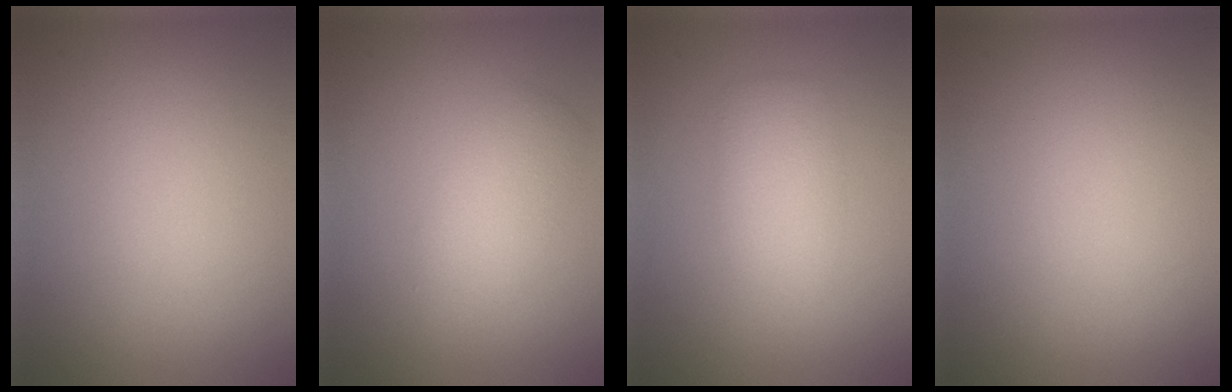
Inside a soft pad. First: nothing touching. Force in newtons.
{"total": 2.9, "press": 2.9, "slide": 0.1}
{"total": 3.0, "press": 3.0, "slide": 0.1}
{"total": 0.0}